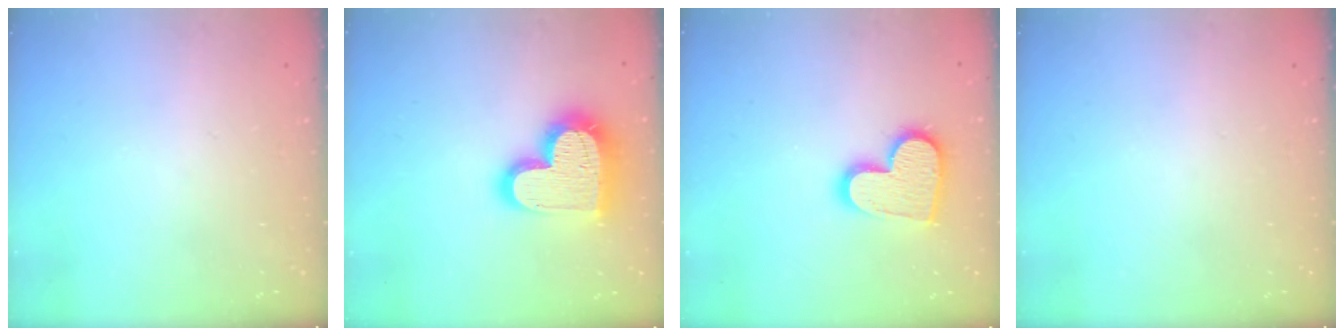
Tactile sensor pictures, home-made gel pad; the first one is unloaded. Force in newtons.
{"total": 20.0, "press": 19.9, "slide": 1.4}
{"total": 13.7, "press": 13.7, "slide": 0.8}
{"total": 0.0}